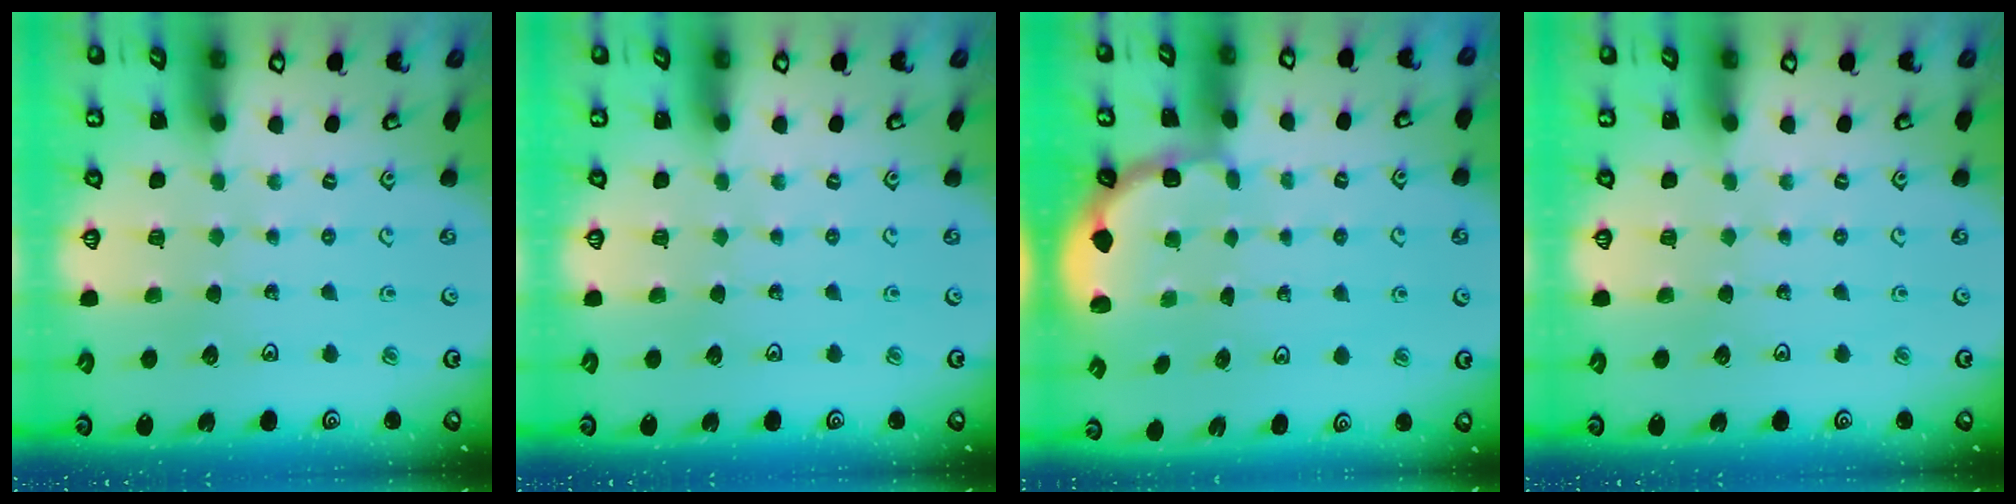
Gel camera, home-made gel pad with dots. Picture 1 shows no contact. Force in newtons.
{"total": 0.0}
{"total": 1.8, "press": 1.6, "slide": 0.7}
{"total": 0.0}